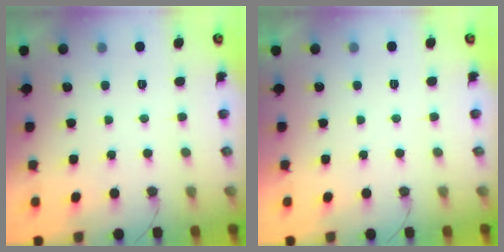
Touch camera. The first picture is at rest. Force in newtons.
{"total": 1.7, "press": 1.7, "slide": 0.0}